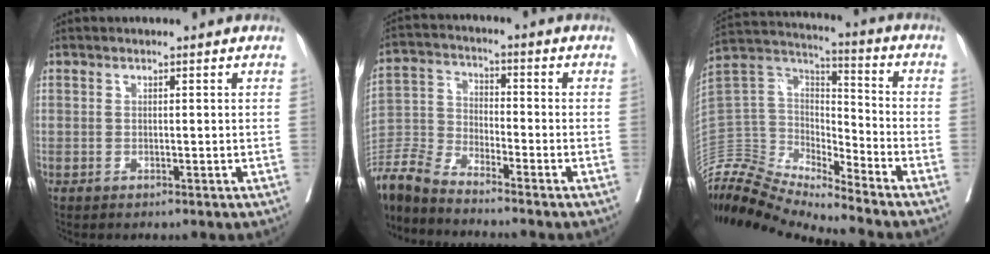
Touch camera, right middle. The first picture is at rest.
{"total": 8.1, "force": [-7.9, -0.2, 1.7], "torque": [-0.048, -0.008, -0.166]}
{"total": 18.7, "force": [-18.1, 1.4, 4.4], "torque": [-0.091, 0.051, -0.335]}